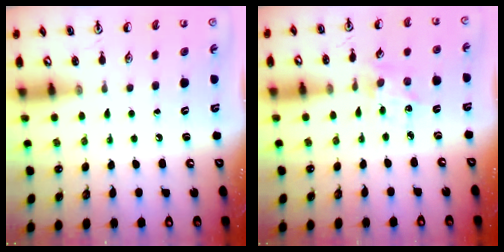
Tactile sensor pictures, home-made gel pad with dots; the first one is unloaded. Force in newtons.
{"total": 1.9, "press": 1.9, "slide": 0.0}